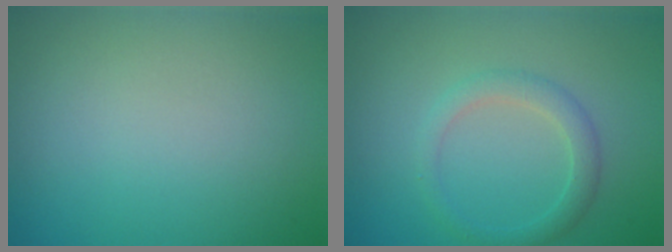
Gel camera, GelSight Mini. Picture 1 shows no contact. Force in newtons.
{"total": 2.2, "press": 2.2, "slide": 0.2}